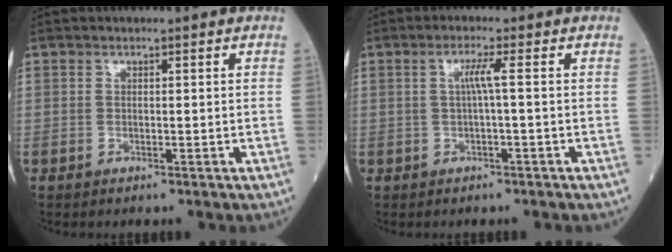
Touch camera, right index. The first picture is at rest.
{"total": 2.4, "force": [0.1, -0.5, 2.3], "torque": [-0.046, 0.003, 0.002]}